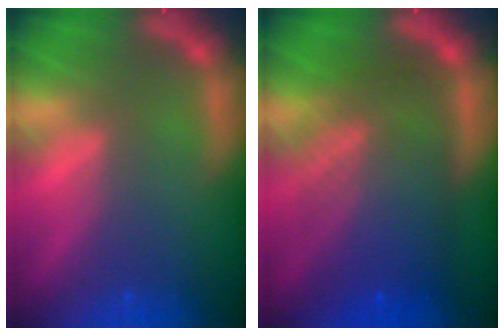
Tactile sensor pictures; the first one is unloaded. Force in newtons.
{"total": 9.6}